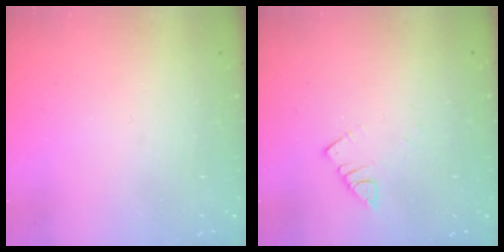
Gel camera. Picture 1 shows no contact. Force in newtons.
{"total": 2.4, "press": 2.4, "slide": 0.4}